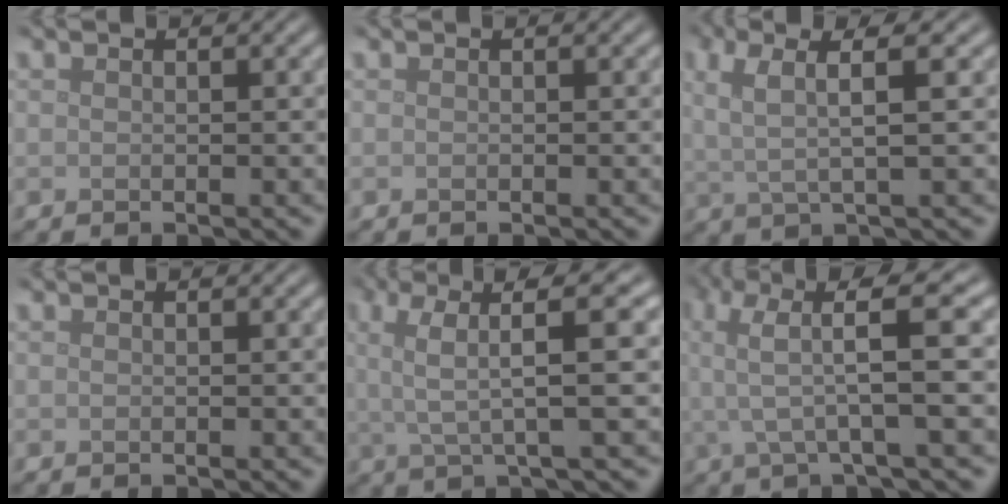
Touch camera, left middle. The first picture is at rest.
{"total": 0.0}
{"total": 4.5, "force": [1.6, 1.0, 4.1], "torque": [-0.085, 0.006, 0.031]}
{"total": 0.0}
{"total": 7.2, "force": [2.0, 1.7, 6.7], "torque": [-0.107, 0.017, 0.029]}
{"total": 6.8, "force": [1.4, 1.4, 6.5], "torque": [-0.117, 0.013, 0.018]}